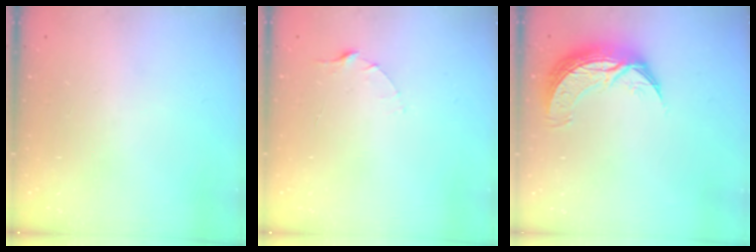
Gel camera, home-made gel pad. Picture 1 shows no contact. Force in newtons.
{"total": 2.5, "press": 2.5, "slide": 0.3}
{"total": 10.3, "press": 10.2, "slide": 0.7}